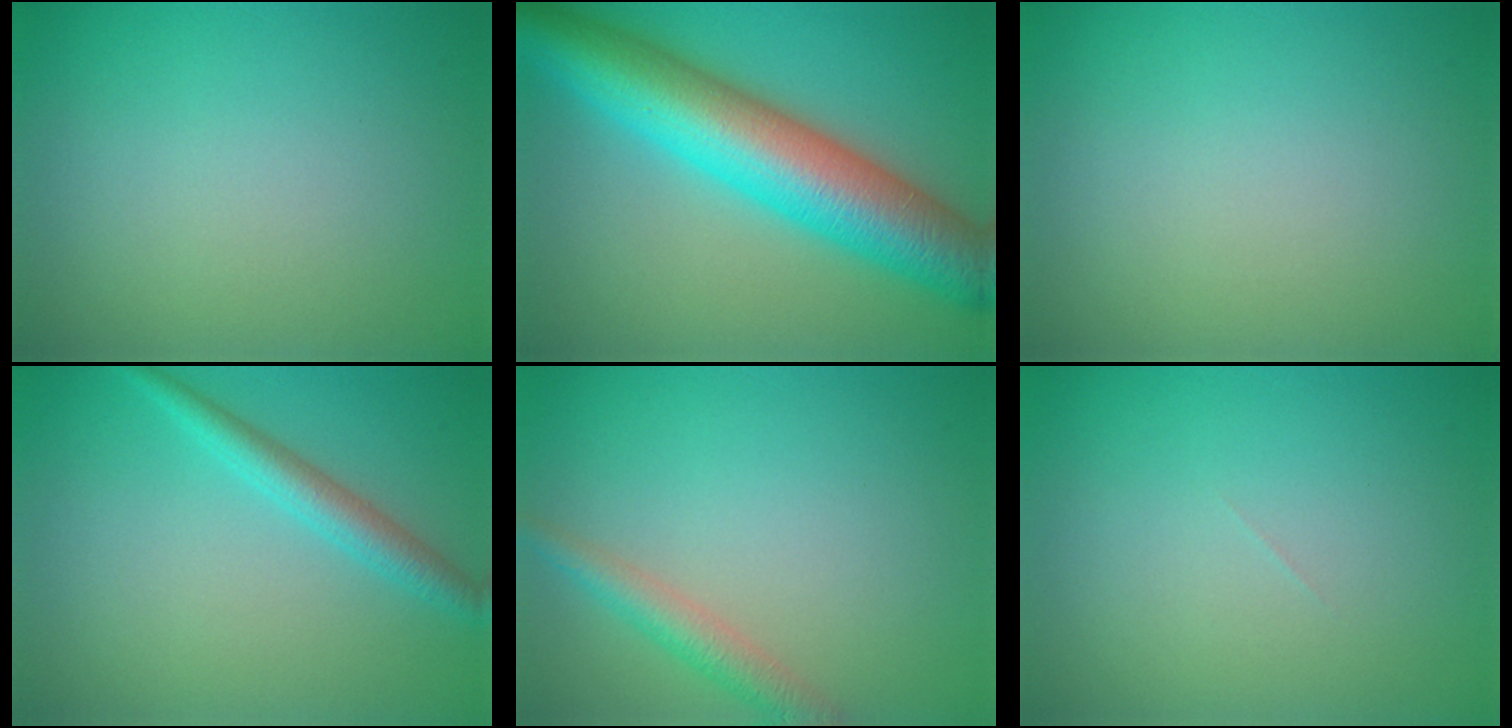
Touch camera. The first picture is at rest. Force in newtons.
{"total": 11.8, "press": 11.8, "slide": 0.1}
{"total": 0.0}
{"total": 2.7, "press": 2.7, "slide": 0.1}
{"total": 2.6, "press": 2.6, "slide": 0.1}
{"total": 0.0}